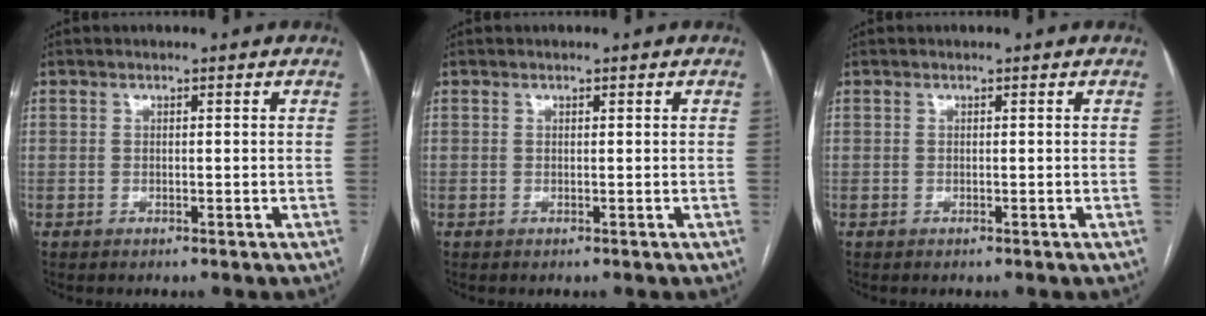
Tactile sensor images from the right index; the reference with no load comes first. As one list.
[{"total": 0.0}, {"total": 0.0}]